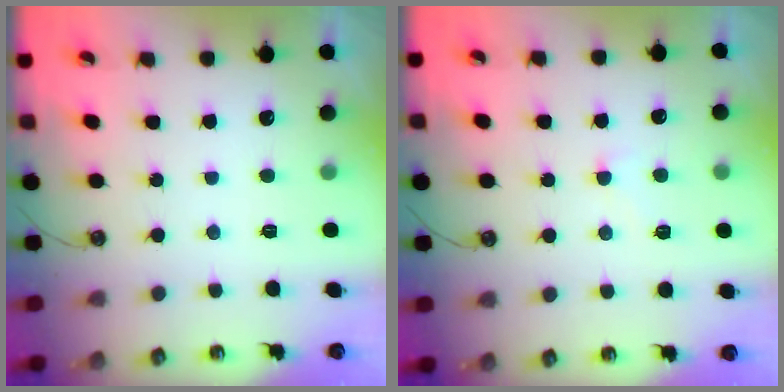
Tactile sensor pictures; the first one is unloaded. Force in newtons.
{"total": 3.4, "press": 3.4, "slide": 0.4}